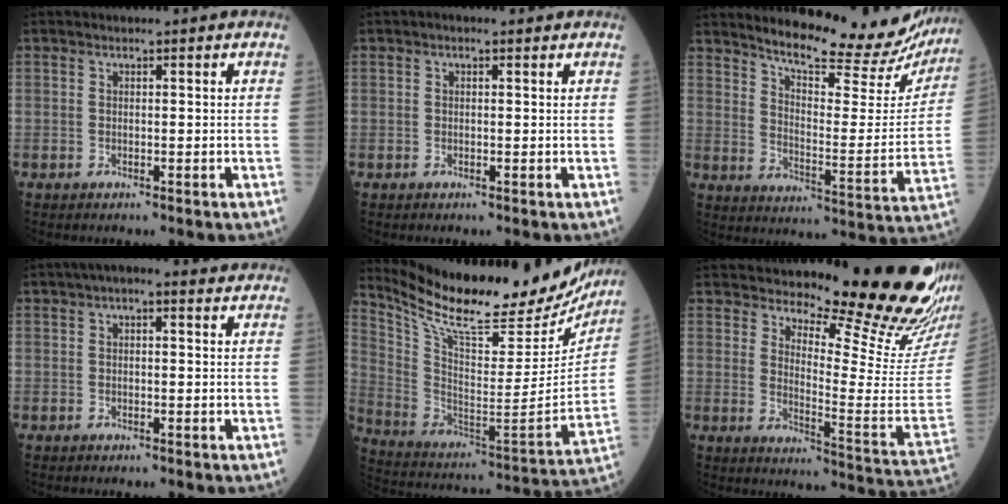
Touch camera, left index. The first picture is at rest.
{"total": 0.9, "force": [0.4, 0.4, 0.7], "torque": [-0.015, 0.008, 0.002]}
{"total": 21.3, "force": [19.6, 3.8, 7.3], "torque": [-0.097, -0.061, 0.249]}
{"total": 4.5, "force": [2.8, 1.5, 3.2], "torque": [-0.051, 0.034, 0.038]}
{"total": 28.2, "force": [24.5, 6.5, 12.3], "torque": [-0.219, -0.060, 0.354]}
{"total": 22.1, "force": [18.4, 1.2, 12.2], "torque": [-0.170, -0.108, 0.232]}